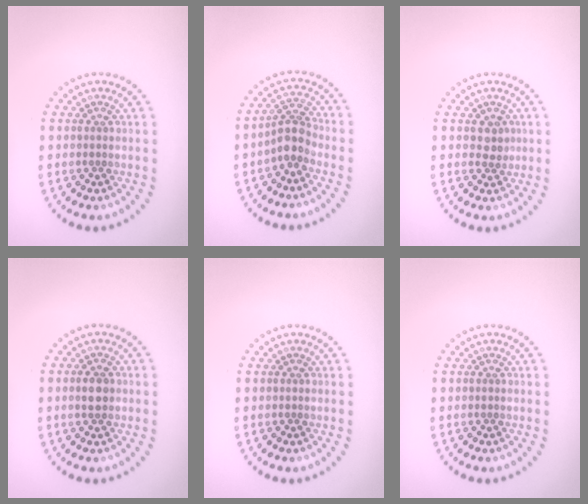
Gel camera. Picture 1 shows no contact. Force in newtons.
{"total": 2.9, "press": 2.3, "slide": 1.7}
{"total": 1.5, "press": 1.3, "slide": 0.7}
{"total": 2.4, "press": 2.4, "slide": 0.0}
{"total": 0.0}
{"total": 0.0}